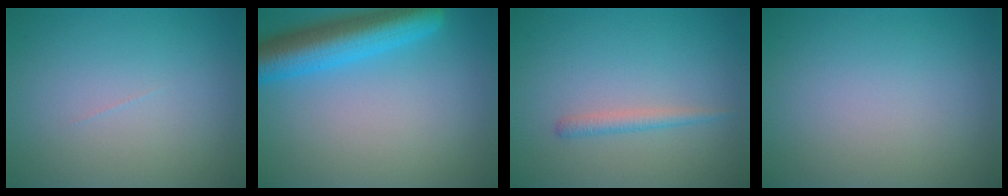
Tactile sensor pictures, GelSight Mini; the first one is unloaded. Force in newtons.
{"total": 7.0, "press": 7.0, "slide": 0.3}
{"total": 1.3, "press": 1.3, "slide": 0.0}
{"total": 0.0}